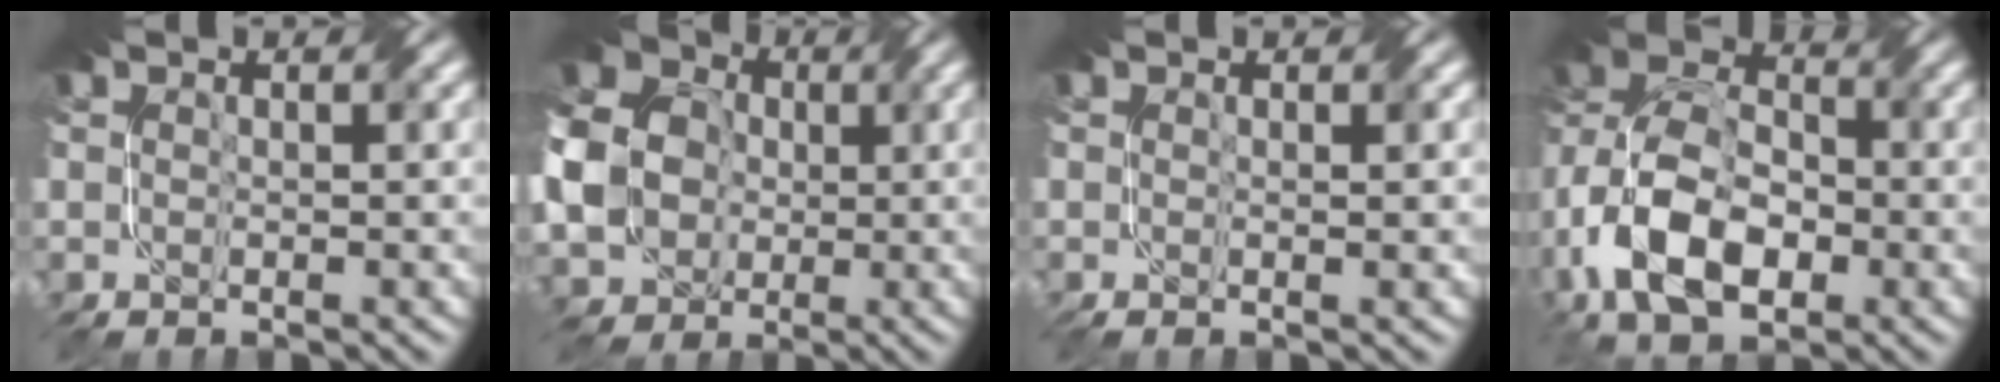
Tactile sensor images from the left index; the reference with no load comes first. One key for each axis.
{"total": 11.9, "fx": 0.5, "fy": 10.4, "fz": 5.9, "tx": -0.147, "ty": 0.003, "tz": -0.020}
{"total": 1.3, "fx": 0.0, "fy": 0.3, "fz": 1.2, "tx": -0.015, "ty": -0.001, "tz": -0.004}
{"total": 11.3, "fx": -4.1, "fy": 6.8, "fz": 8.1, "tx": -0.163, "ty": 0.000, "tz": -0.087}